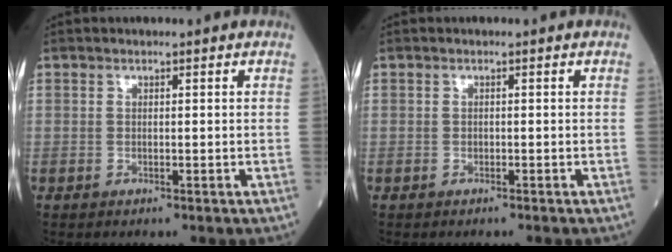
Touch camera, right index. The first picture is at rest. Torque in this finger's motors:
{"motor_torque": [0.17, 0.09, 0.08, 0.00]}